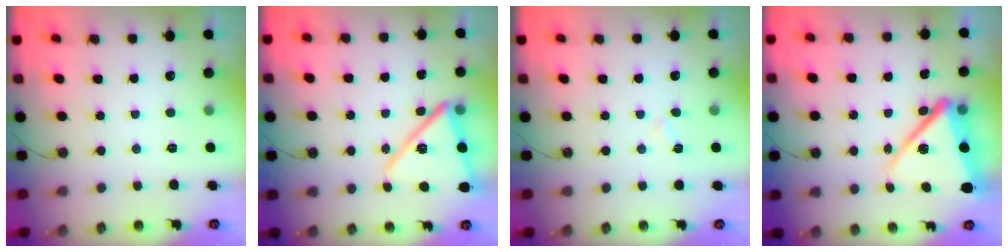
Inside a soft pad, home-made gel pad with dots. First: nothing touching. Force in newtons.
{"total": 15.7, "press": 15.6, "slide": 1.0}
{"total": 4.7, "press": 4.2, "slide": 2.1}
{"total": 16.3, "press": 16.2, "slide": 1.4}